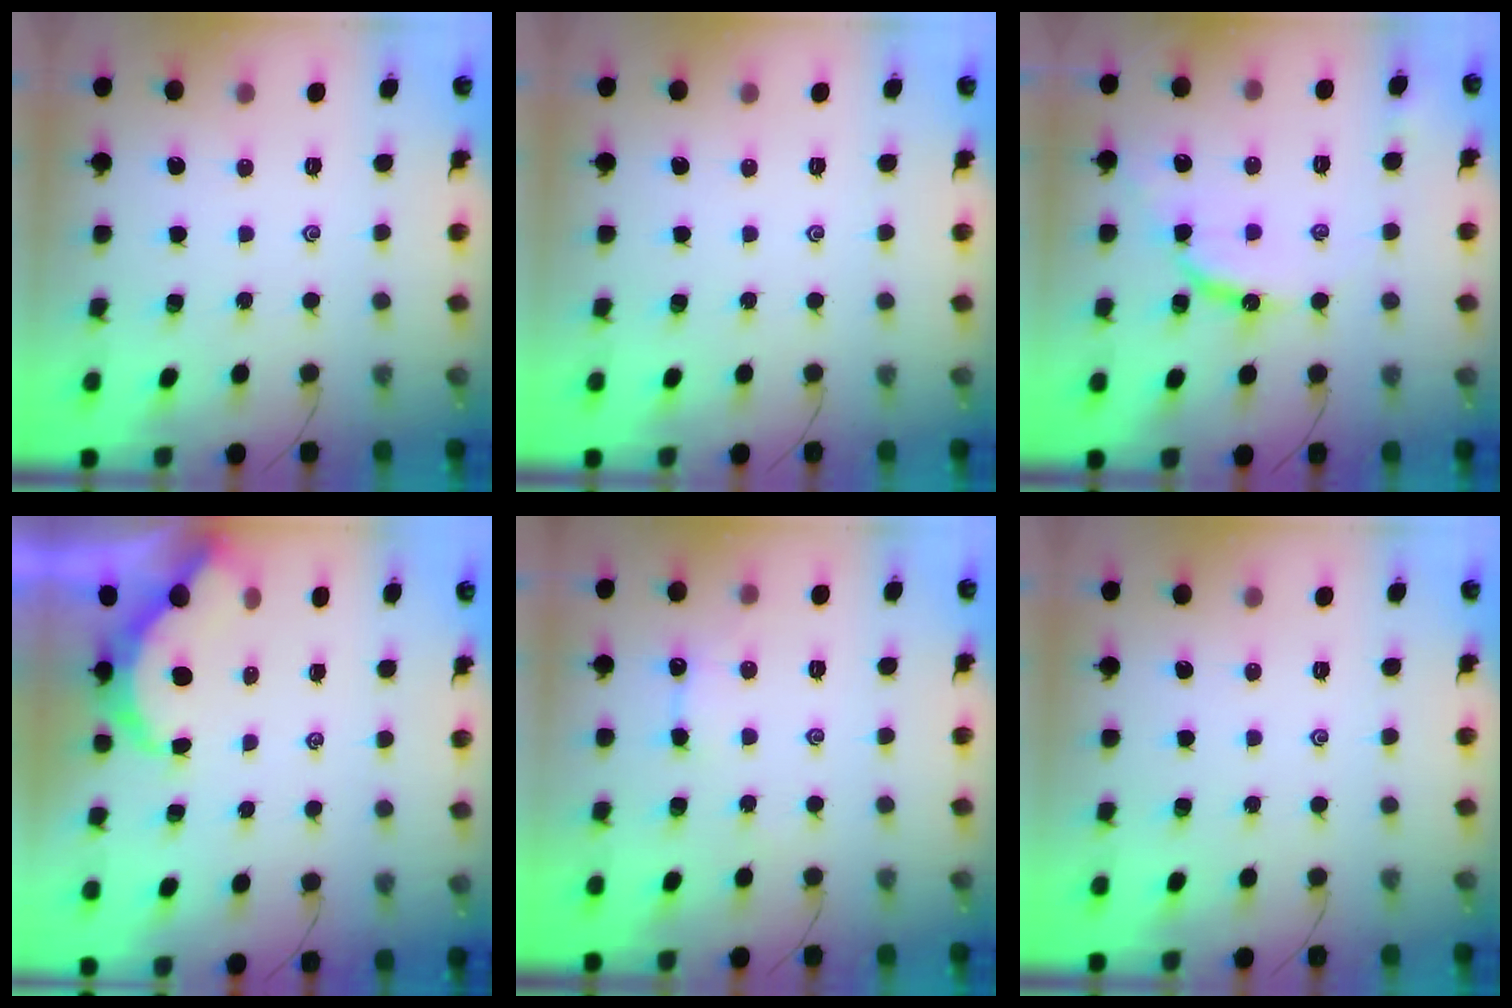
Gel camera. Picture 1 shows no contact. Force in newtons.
{"total": 0.0}
{"total": 10.5, "press": 10.4, "slide": 1.0}
{"total": 5.5, "press": 5.5, "slide": 0.4}
{"total": 3.0, "press": 3.0, "slide": 0.4}
{"total": 0.0}